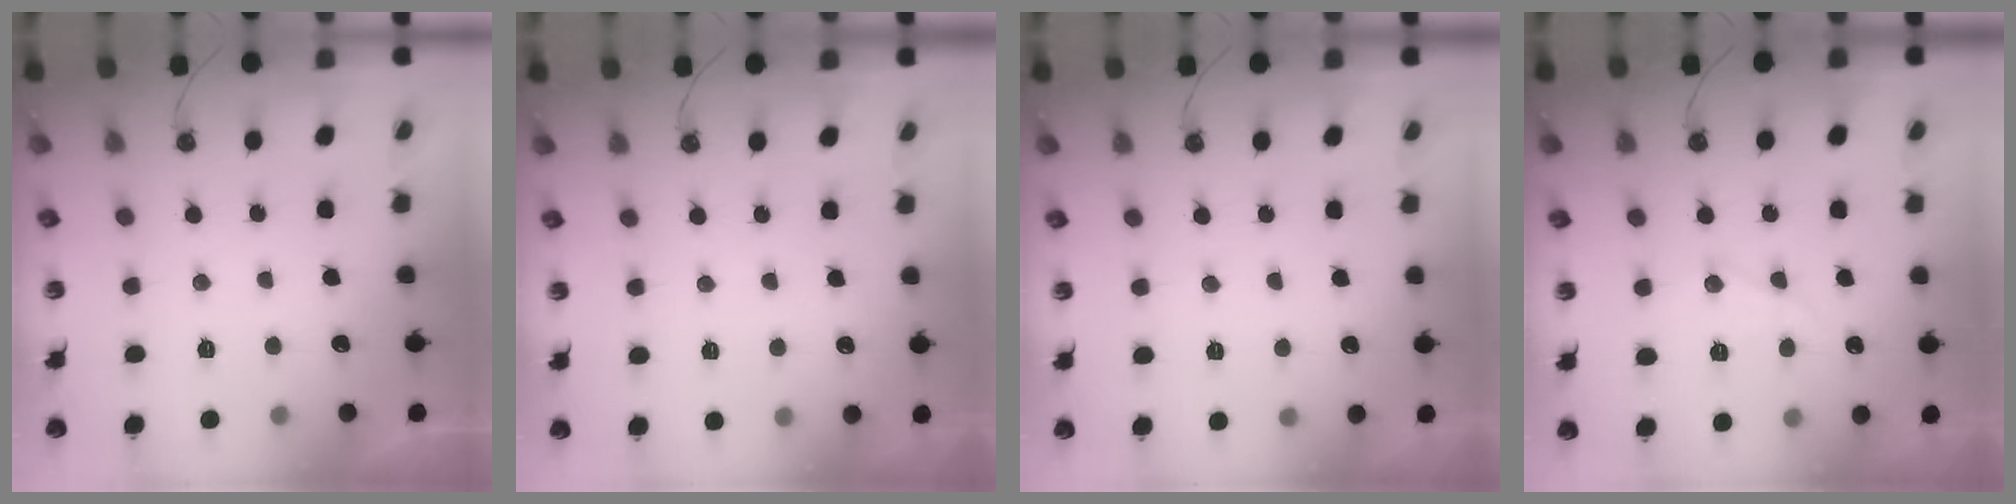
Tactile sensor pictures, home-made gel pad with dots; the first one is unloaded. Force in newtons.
{"total": 2.1, "press": 2.0, "slide": 0.4}
{"total": 3.6, "press": 3.6, "slide": 0.5}
{"total": 10.4, "press": 10.4, "slide": 0.2}